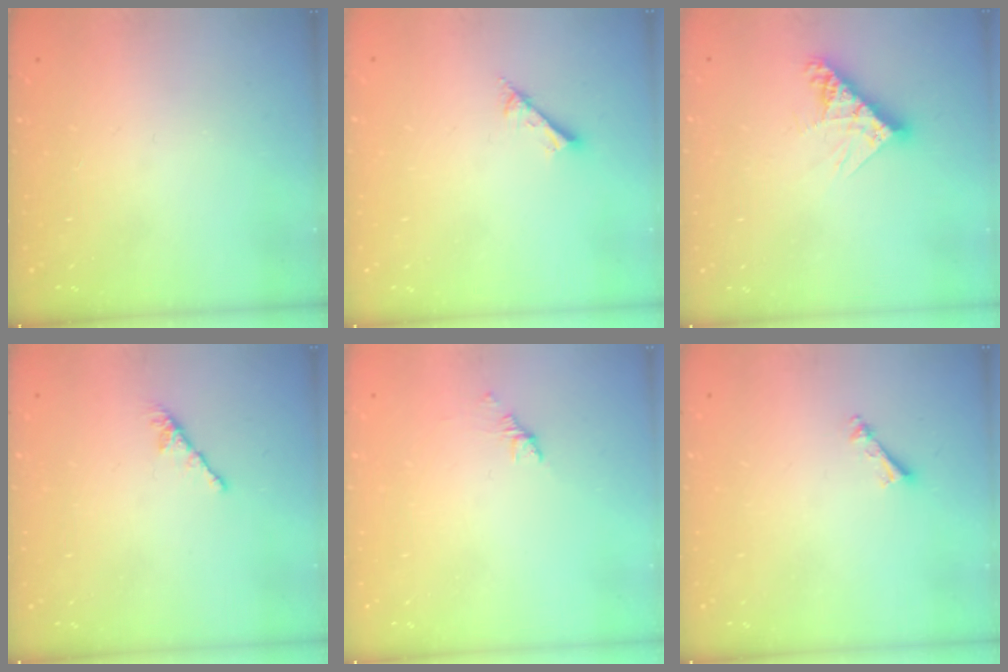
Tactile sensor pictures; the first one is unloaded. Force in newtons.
{"total": 3.3, "press": 3.3, "slide": 0.0}
{"total": 9.6, "press": 9.6, "slide": 0.7}
{"total": 0.0}
{"total": 1.1, "press": 1.0, "slide": 0.5}
{"total": 3.4, "press": 3.4, "slide": 0.4}